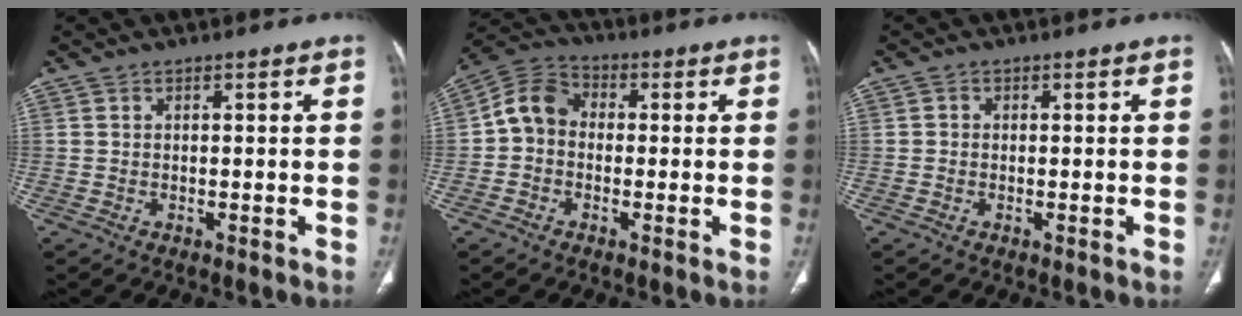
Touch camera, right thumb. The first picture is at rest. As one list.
[{"total": 7.5, "force": [-0.4, 6.1, 4.4], "torque": [-0.067, 0.027, -0.025]}, {"total": 0.7, "force": [-0.1, 0.7, 0.2], "torque": [-0.001, 0.002, -0.005]}]